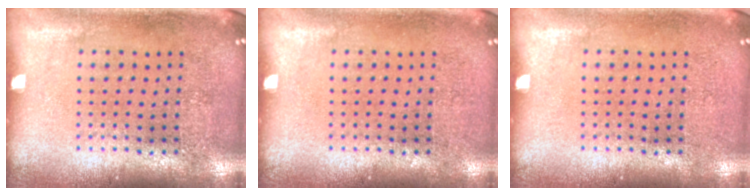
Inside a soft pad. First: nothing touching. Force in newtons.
{"total": 0.0}
{"total": 0.0}